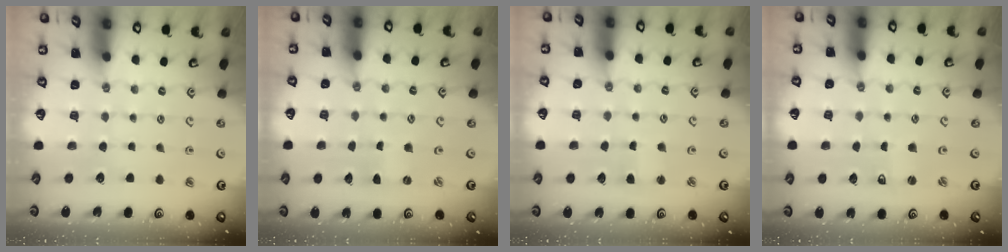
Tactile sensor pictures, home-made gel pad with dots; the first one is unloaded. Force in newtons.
{"total": 0.0}
{"total": 2.2, "press": 2.2, "slide": 0.3}
{"total": 1.2, "press": 1.2, "slide": 0.0}